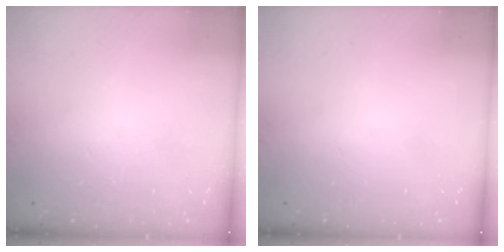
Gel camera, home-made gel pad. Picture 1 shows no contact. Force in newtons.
{"total": 0.0}